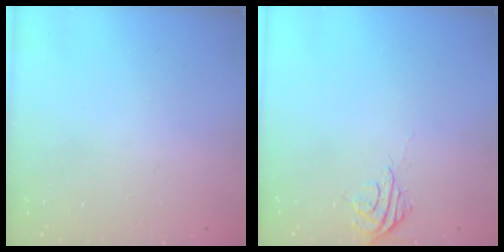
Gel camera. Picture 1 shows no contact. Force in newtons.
{"total": 6.0, "press": 5.9, "slide": 0.6}